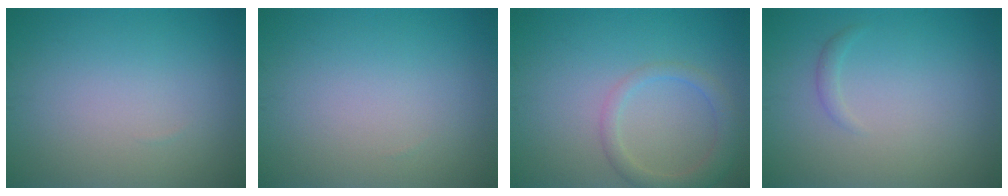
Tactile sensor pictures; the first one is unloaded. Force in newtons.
{"total": 0.0}
{"total": 2.7, "press": 2.7, "slide": 0.1}
{"total": 0.7, "press": 0.7, "slide": 0.0}